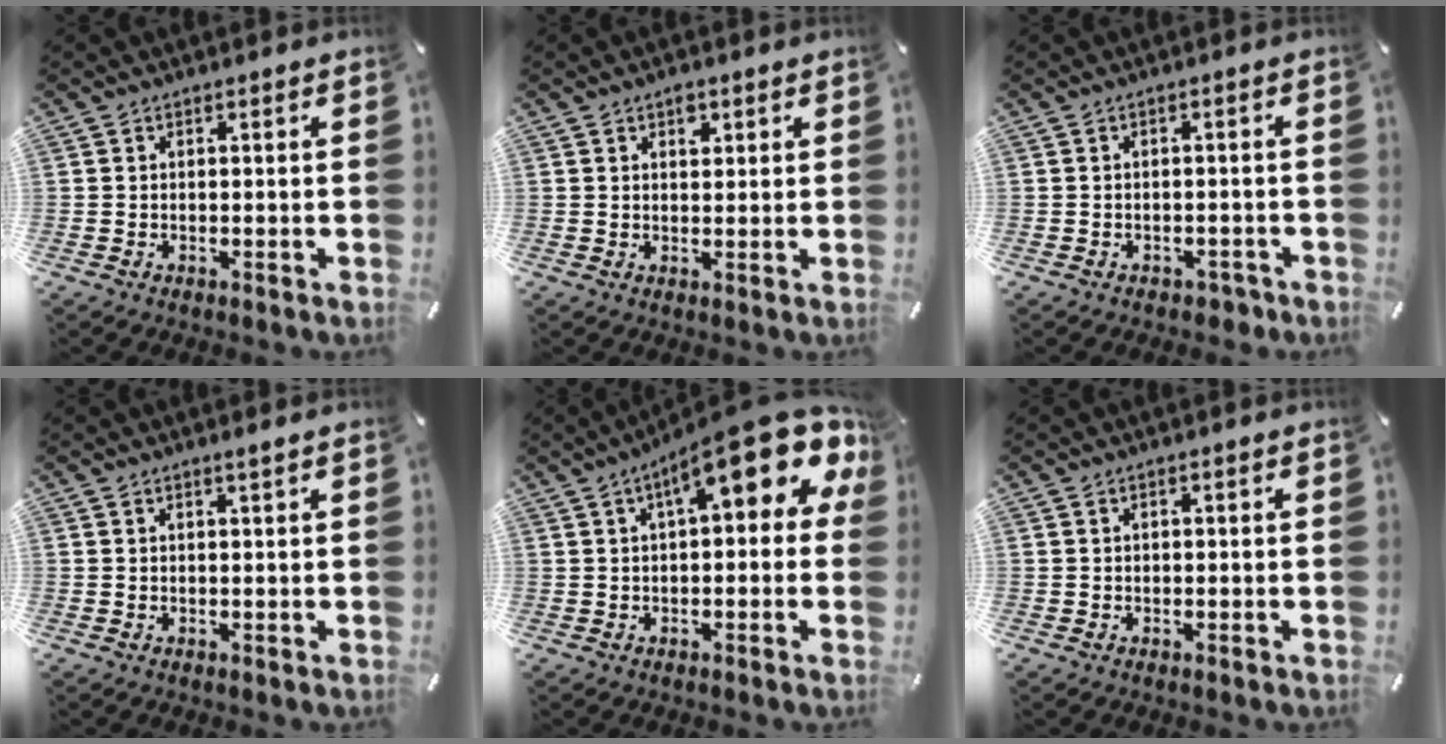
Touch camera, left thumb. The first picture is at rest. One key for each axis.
{"total": 2.3, "fx": 1.1, "fy": 1.6, "fz": 1.3, "tx": -0.003, "ty": -0.007, "tz": 0.015}
{"total": 2.4, "fx": -1.6, "fy": 1.4, "fz": 0.9, "tx": -0.023, "ty": 0.009, "tz": -0.034}
{"total": 1.1, "fx": 0.7, "fy": -0.1, "fz": 0.8, "tx": -0.017, "ty": -0.001, "tz": 0.012}
{"total": 16.0, "fx": 7.7, "fy": 5.0, "fz": 13.0, "tx": -0.189, "ty": -0.046, "tz": 0.124}
{"total": 0.0}